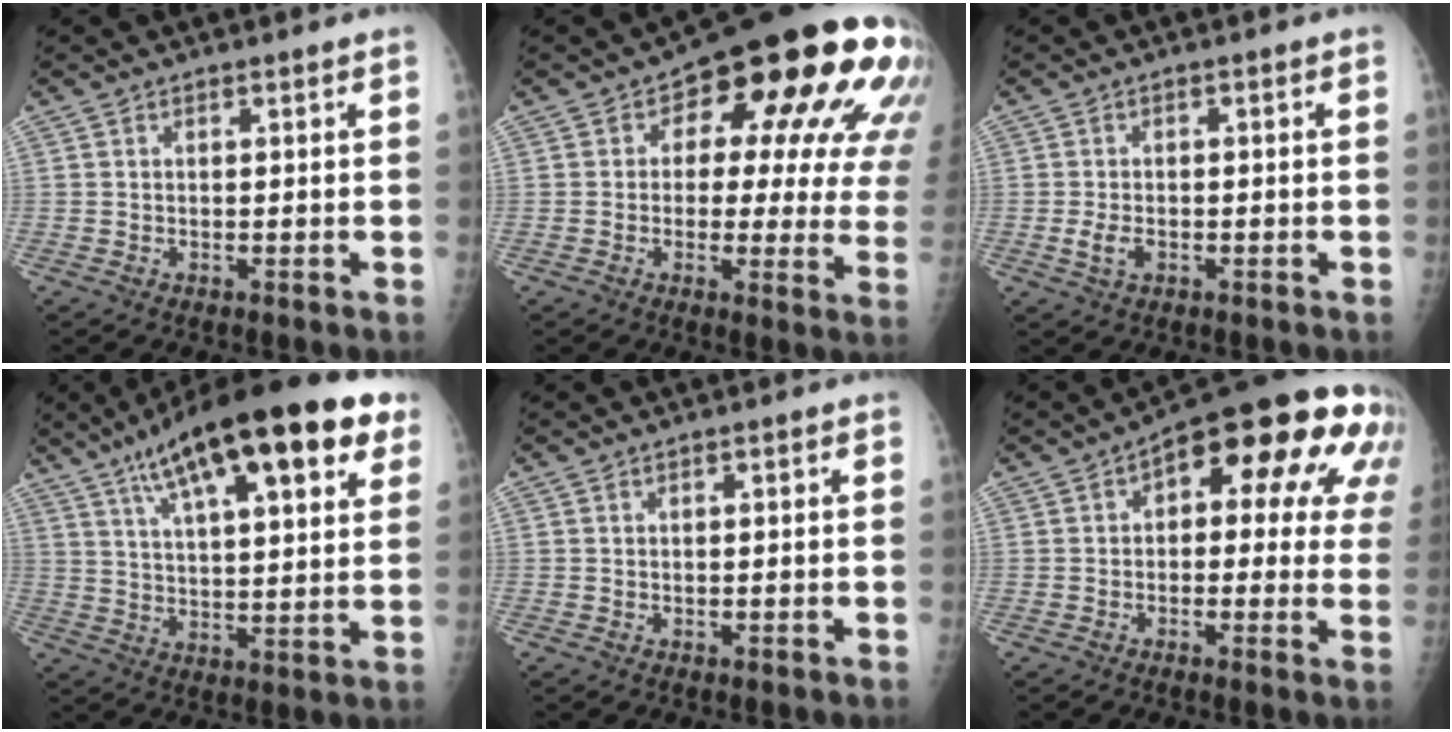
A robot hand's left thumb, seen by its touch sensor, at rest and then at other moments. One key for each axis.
{"total": 23.6, "fx": 7.6, "fy": 11.3, "fz": 19.2, "tx": -0.191, "ty": 0.008, "tz": 0.090}
{"total": 2.9, "fx": -1.1, "fy": 1.7, "fz": 2.0, "tx": -0.042, "ty": 0.004, "tz": -0.018}
{"total": 24.8, "fx": 13.0, "fy": 7.5, "fz": 19.7, "tx": -0.289, "ty": -0.005, "tz": 0.197}
{"total": 0.0}
{"total": 20.1, "fx": 6.8, "fy": 9.7, "fz": 16.3, "tx": -0.155, "ty": 0.025, "tz": 0.073}